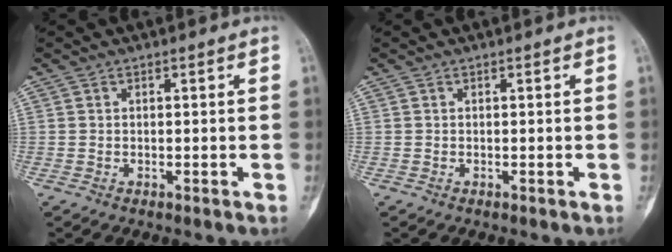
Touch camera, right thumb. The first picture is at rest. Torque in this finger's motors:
{"motor_torque": [0.75, 0.75, 0.06, 0.06, 0.00]}